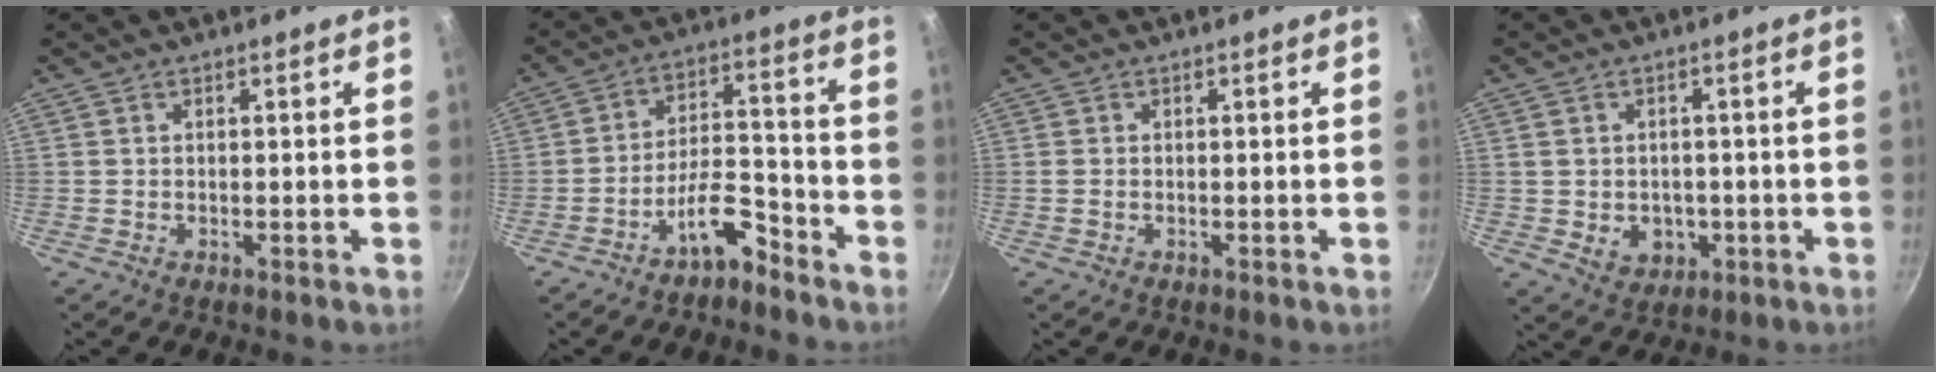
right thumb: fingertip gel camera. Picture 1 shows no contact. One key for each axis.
{"total": 8.3, "fx": -5.8, "fy": 3.2, "fz": 5.1, "tx": -0.064, "ty": 0.062, "tz": -0.095}
{"total": 0.9, "fx": -0.1, "fy": 0.8, "fz": 0.6, "tx": -0.012, "ty": 0.001, "tz": -0.002}
{"total": 5.9, "fx": -1.0, "fy": 4.8, "fz": 3.2, "tx": -0.028, "ty": 0.003, "tz": -0.002}